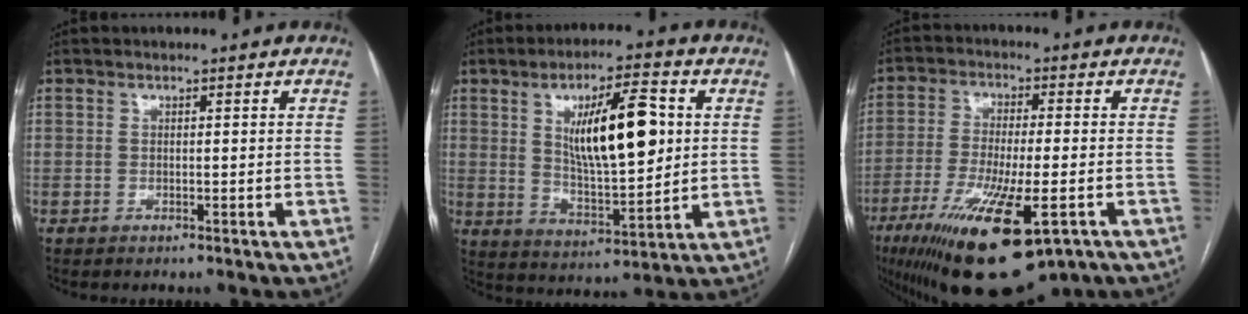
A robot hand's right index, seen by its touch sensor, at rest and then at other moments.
{"total": 13.9, "force": [3.3, 3.8, 13.0], "torque": [-0.222, 0.005, 0.059]}
{"total": 18.3, "force": [-9.6, 4.2, 15.0], "torque": [-0.262, -0.043, -0.152]}